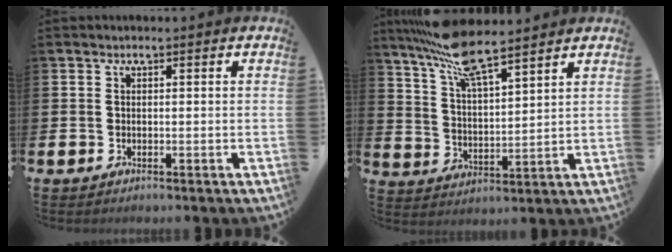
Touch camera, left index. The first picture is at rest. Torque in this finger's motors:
{"motor_torque": [0.38, -0.39, 1.05, 0.21]}